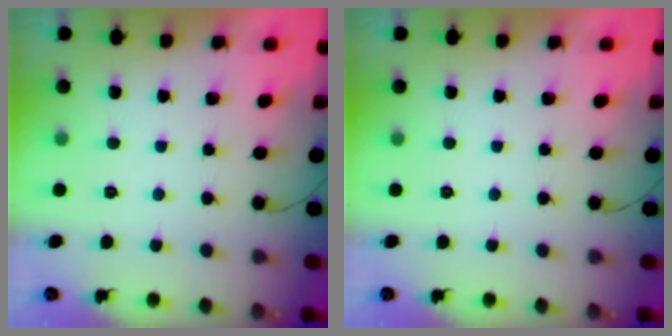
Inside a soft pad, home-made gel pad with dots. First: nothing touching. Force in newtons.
{"total": 0.0}